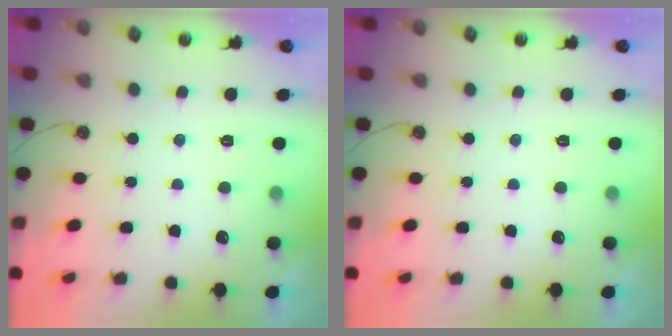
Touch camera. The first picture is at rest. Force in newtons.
{"total": 0.0}